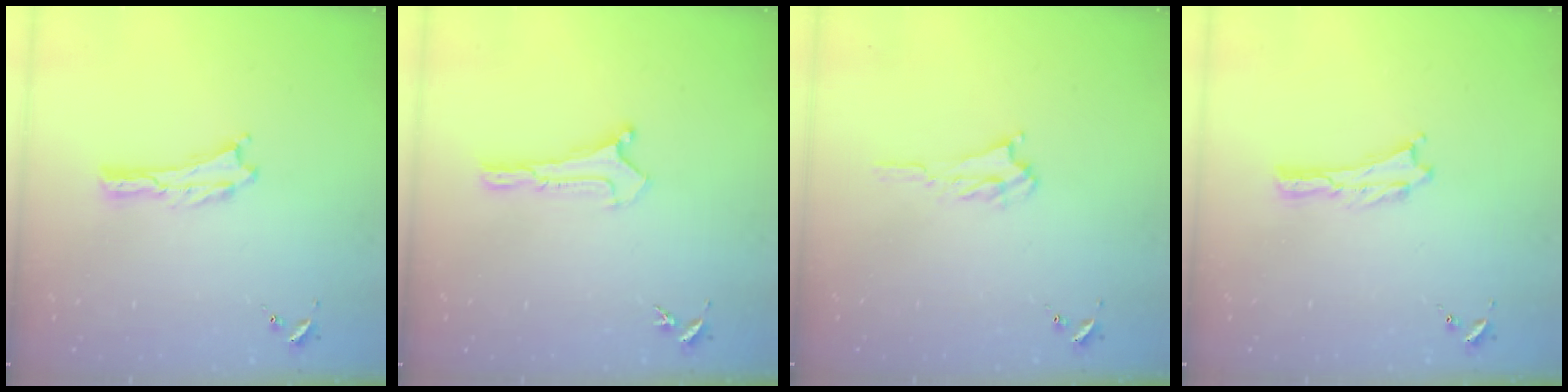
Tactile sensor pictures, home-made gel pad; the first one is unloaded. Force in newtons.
{"total": 0.0}
{"total": 2.5, "press": 2.5, "slide": 0.3}
{"total": 0.0}